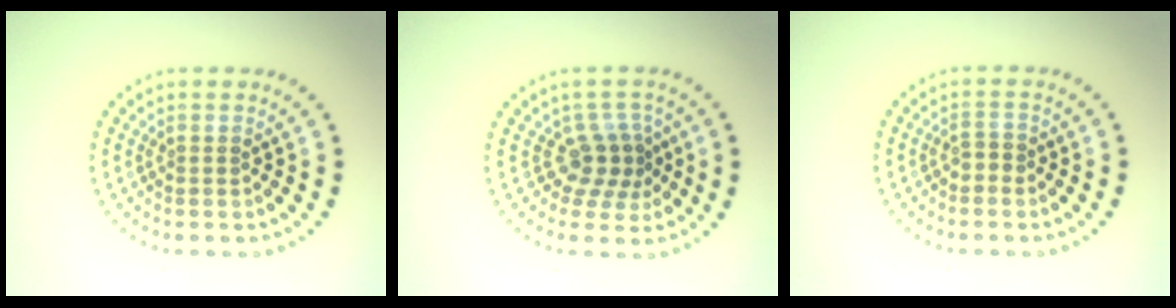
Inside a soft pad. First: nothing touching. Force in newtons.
{"total": 2.9, "press": 2.2, "slide": 1.9}
{"total": 1.0, "press": 0.8, "slide": 0.6}